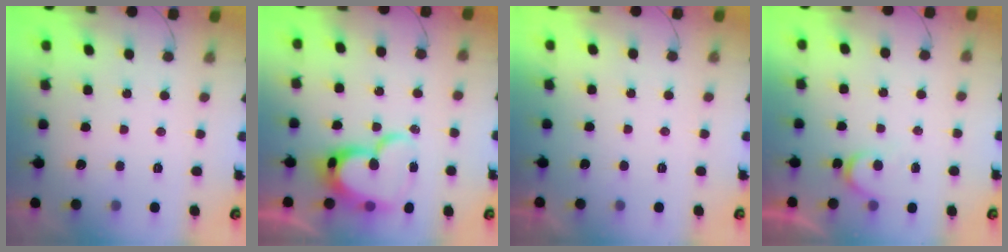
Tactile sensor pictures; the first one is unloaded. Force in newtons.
{"total": 18.2, "press": 18.1, "slide": 1.7}
{"total": 1.2, "press": 1.1, "slide": 0.3}
{"total": 3.7, "press": 3.7, "slide": 0.2}